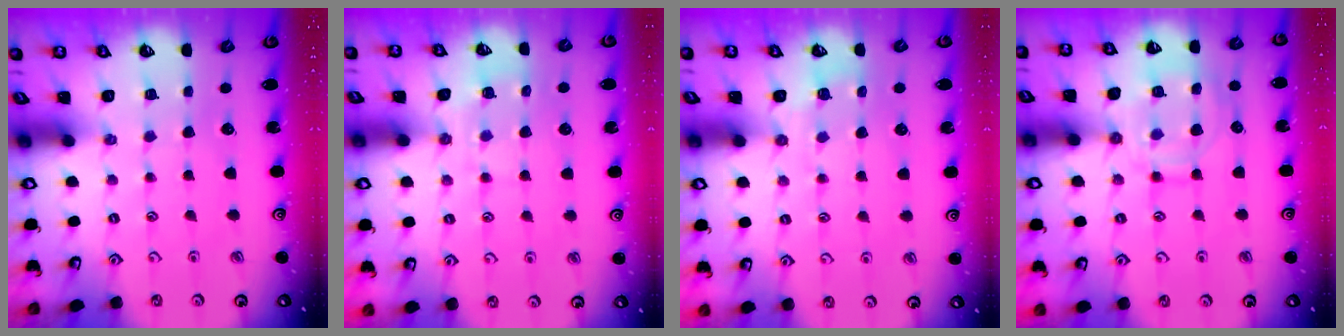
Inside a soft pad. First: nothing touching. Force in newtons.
{"total": 7.8, "press": 7.8, "slide": 0.5}
{"total": 4.7, "press": 4.6, "slide": 1.2}
{"total": 13.4, "press": 13.4, "slide": 1.3}